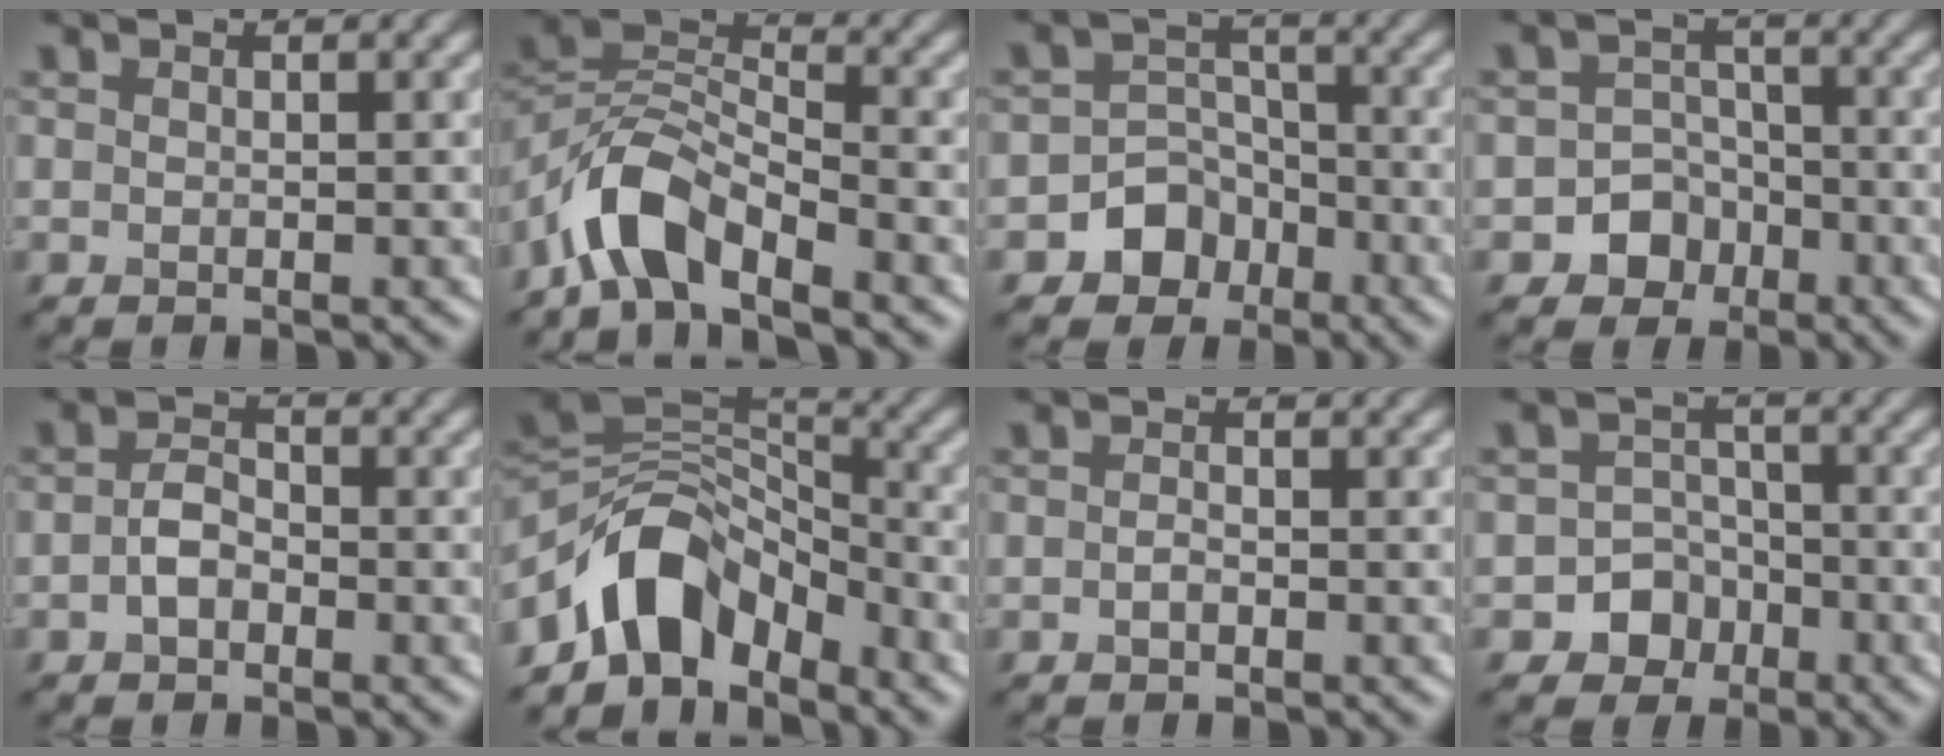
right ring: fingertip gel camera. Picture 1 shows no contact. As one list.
[{"total": 6.2, "force": [-4.4, 2.6, 3.6], "torque": [-0.061, 0.006, -0.095]}, {"total": 5.1, "force": [-2.8, 4.1, 1.1], "torque": [0.018, 0.005, -0.066]}, {"total": 4.2, "force": [-2.1, 3.5, 0.8], "torque": [0.024, 0.006, -0.046]}, {"total": 2.3, "force": [-0.7, 1.5, 1.5], "torque": [-0.032, 0.004, -0.018]}, {"total": 7.4, "force": [-4.7, 4.2, 3.8], "torque": [-0.045, 0.006, -0.095]}, {"total": 0.7, "force": [-0.3, 0.4, 0.5], "torque": [-0.012, 0.000, -0.006]}, {"total": 4.4, "force": [-2.2, 3.7, 0.7], "torque": [0.028, 0.003, -0.049]}]